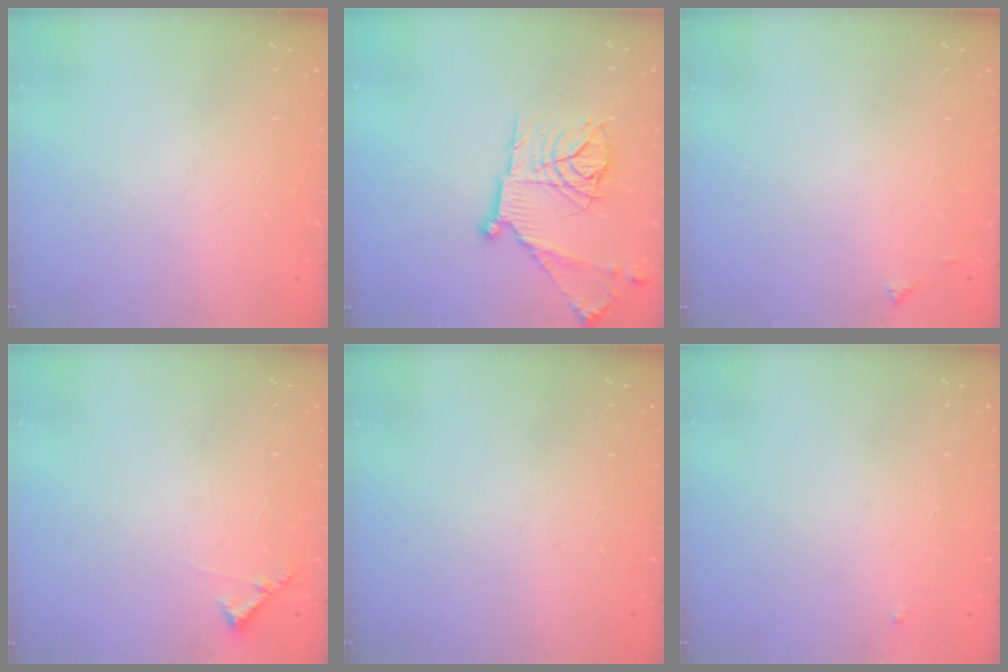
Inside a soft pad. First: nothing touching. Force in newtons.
{"total": 18.2, "press": 18.2, "slide": 1.2}
{"total": 3.6, "press": 3.6, "slide": 0.5}
{"total": 6.4, "press": 6.4, "slide": 0.5}
{"total": 0.0}
{"total": 2.5, "press": 2.4, "slide": 0.4}